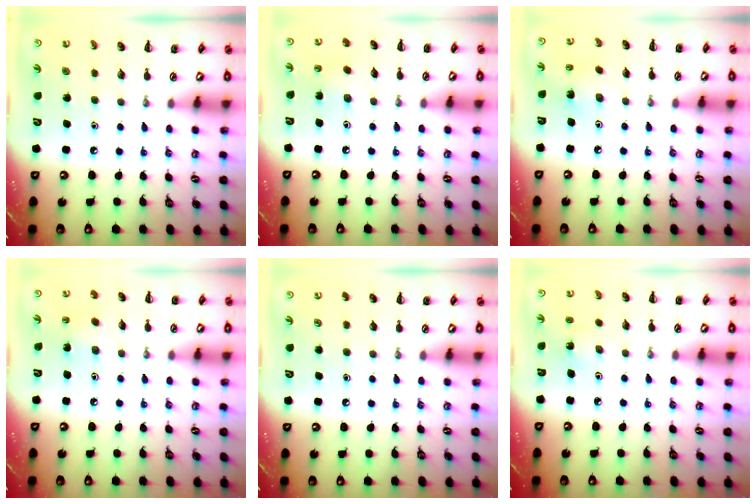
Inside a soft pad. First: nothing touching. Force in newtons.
{"total": 2.0, "press": 1.9, "slide": 0.6}
{"total": 2.1, "press": 2.0, "slide": 0.7}
{"total": 2.7, "press": 2.6, "slide": 0.8}
{"total": 0.0}
{"total": 2.1, "press": 2.0, "slide": 0.7}